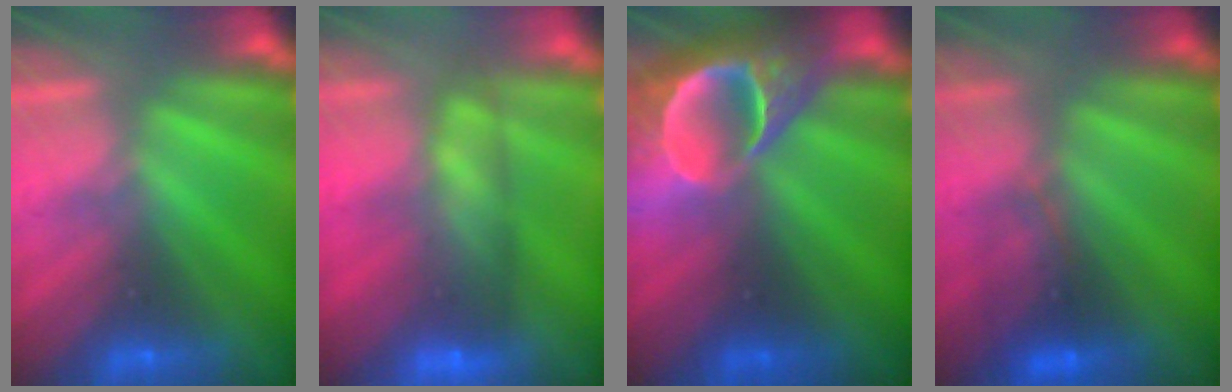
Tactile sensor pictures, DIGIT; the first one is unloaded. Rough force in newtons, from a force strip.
{"total": 6.9}
{"total": 8.9}
{"total": 4.4}